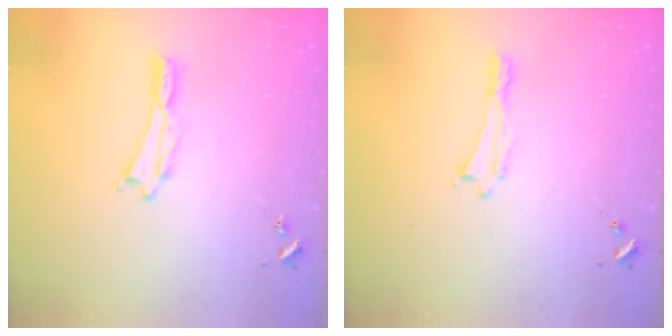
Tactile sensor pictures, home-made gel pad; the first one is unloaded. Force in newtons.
{"total": 0.0}